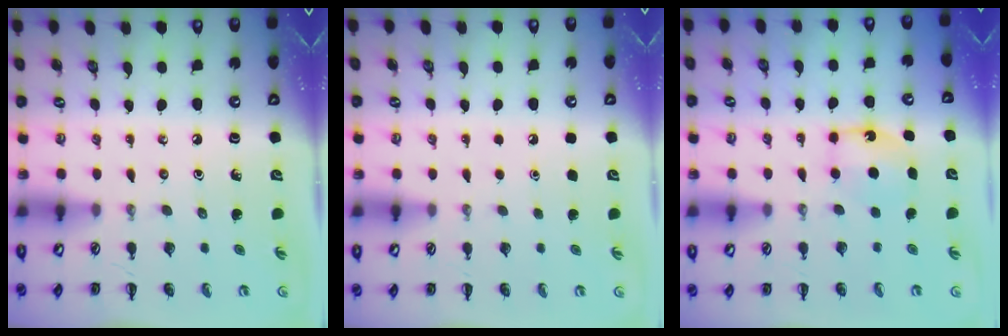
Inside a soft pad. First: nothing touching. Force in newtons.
{"total": 1.7, "press": 1.7, "slide": 0.1}
{"total": 6.1, "press": 5.8, "slide": 1.9}